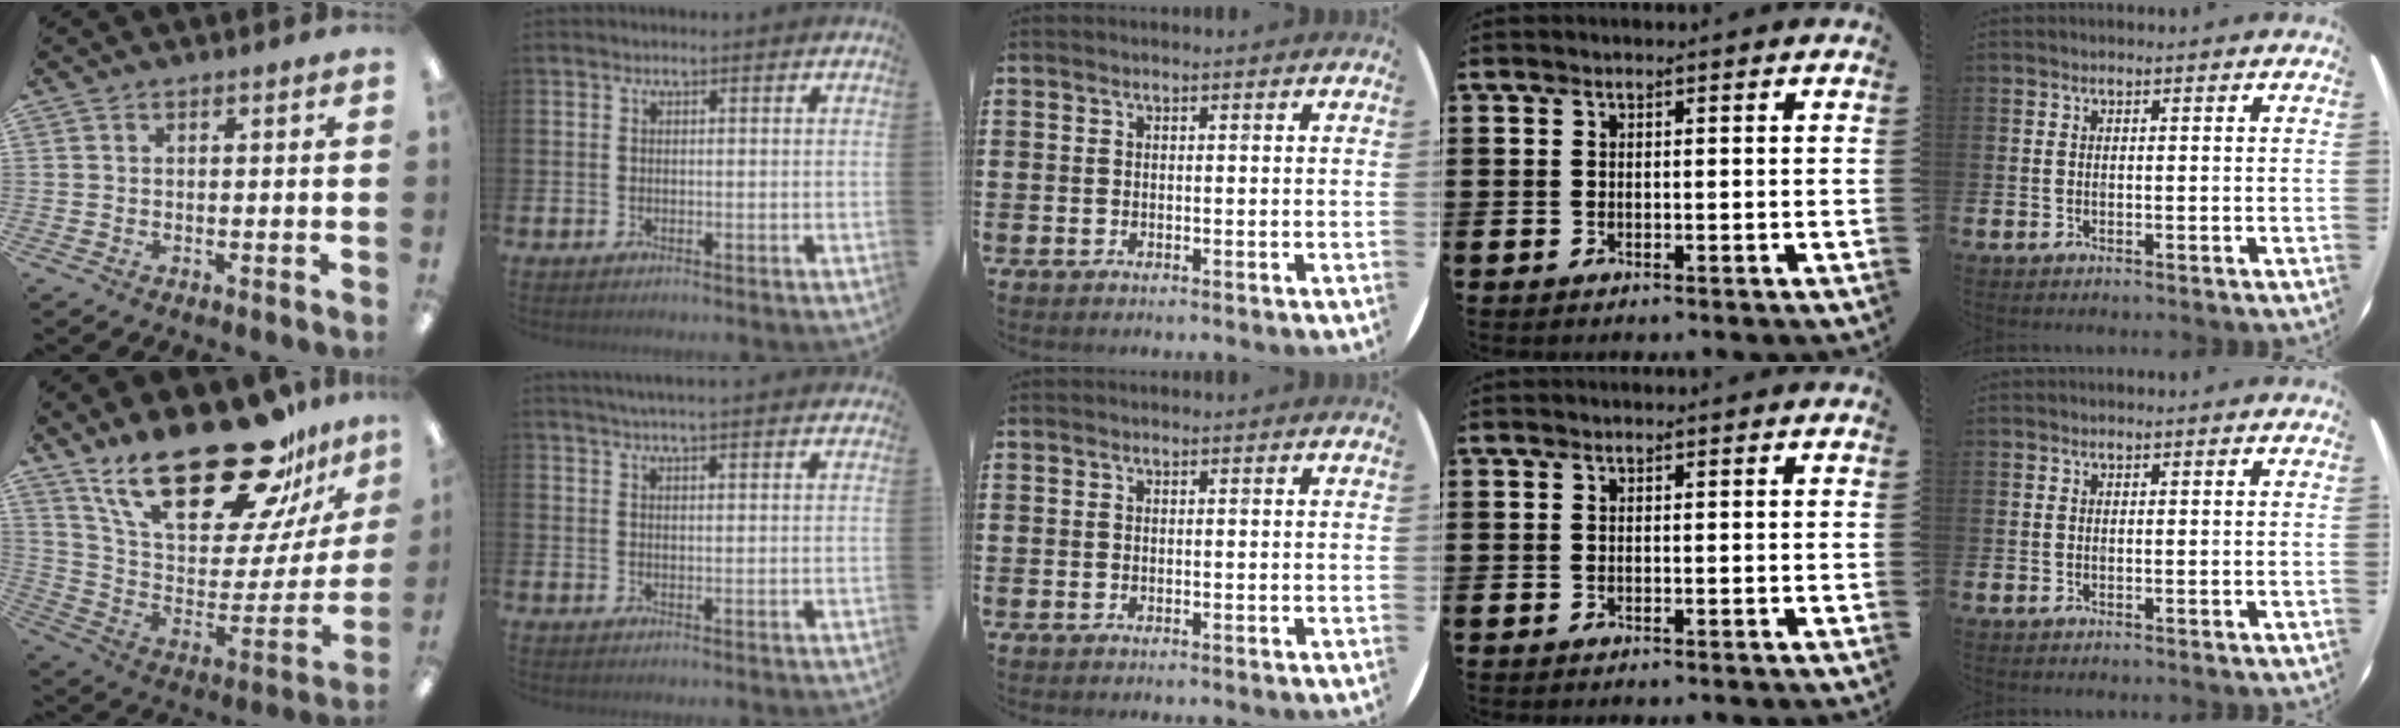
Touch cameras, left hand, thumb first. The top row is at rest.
{"thumb": {"total": 28.6, "force": [19.9, 9.7, 18.1], "torque": [-0.303, -0.135, 0.344]}, "index": {"total": 3.9, "force": [3.8, -0.6, 0.6], "torque": [-0.017, -0.017, 0.069]}}